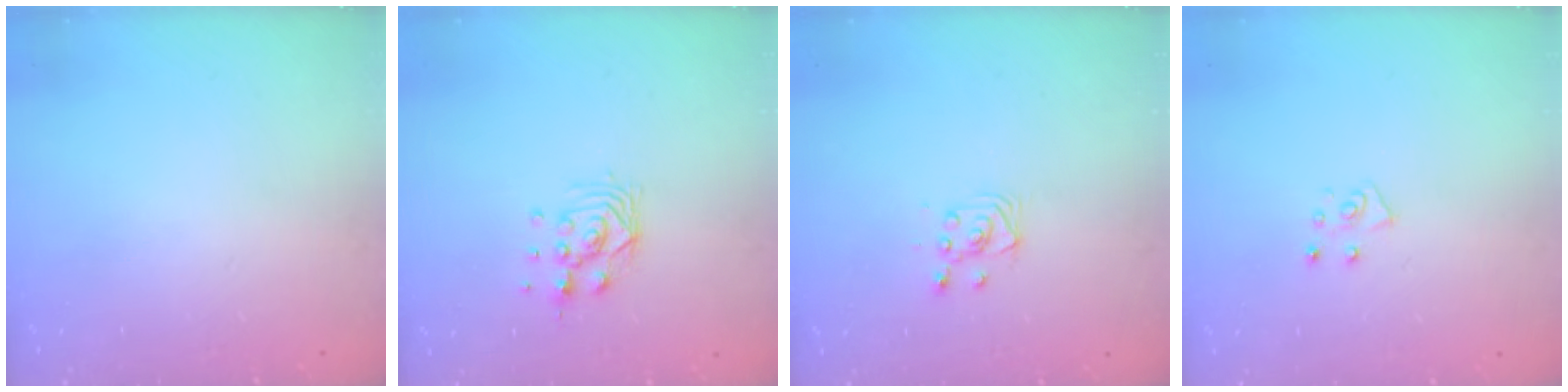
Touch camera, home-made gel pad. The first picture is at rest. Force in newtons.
{"total": 7.9, "press": 7.8, "slide": 0.6}
{"total": 3.4, "press": 3.4, "slide": 0.4}
{"total": 5.3, "press": 5.3, "slide": 0.5}